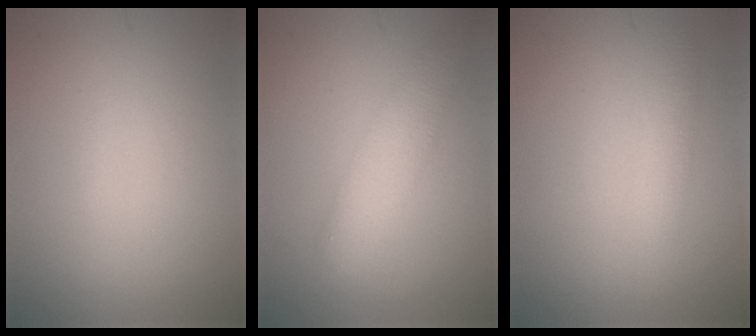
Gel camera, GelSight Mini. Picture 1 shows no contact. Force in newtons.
{"total": 3.7, "press": 3.7, "slide": 0.2}
{"total": 1.7, "press": 1.7, "slide": 0.1}